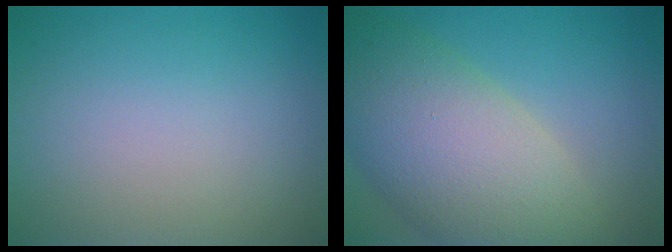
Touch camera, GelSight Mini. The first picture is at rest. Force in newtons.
{"total": 10.6, "press": 10.6, "slide": 0.9}